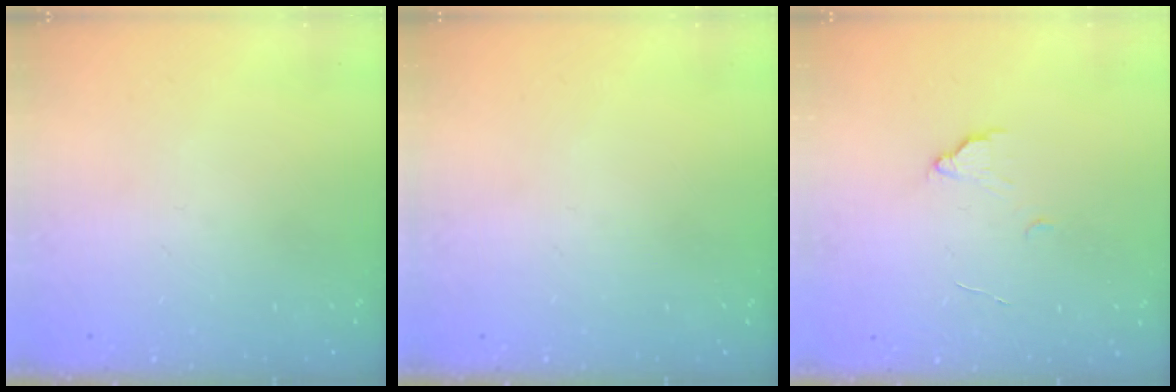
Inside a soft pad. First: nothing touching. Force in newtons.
{"total": 0.0}
{"total": 3.4, "press": 3.4, "slide": 0.3}